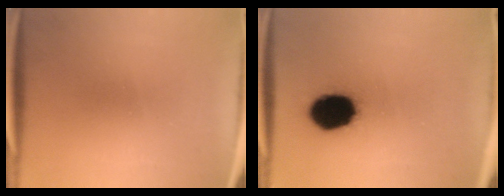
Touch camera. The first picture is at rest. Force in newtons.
{"total": 15.8}